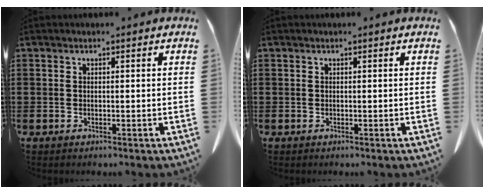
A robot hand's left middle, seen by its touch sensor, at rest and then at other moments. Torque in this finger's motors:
{"motor_torque": [0.00, 0.00, 0.00, 0.00]}